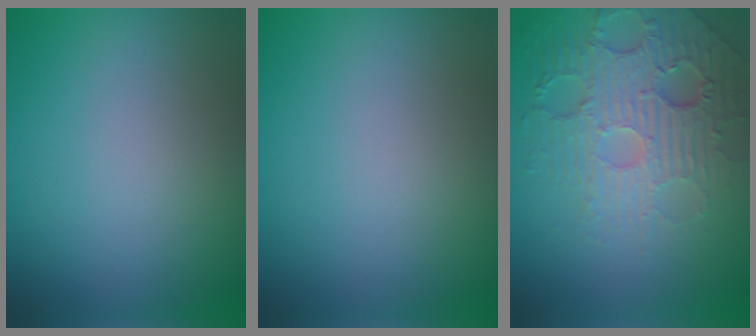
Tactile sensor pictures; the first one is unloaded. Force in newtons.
{"total": 0.0}
{"total": 4.8, "press": 4.3, "slide": 2.2}